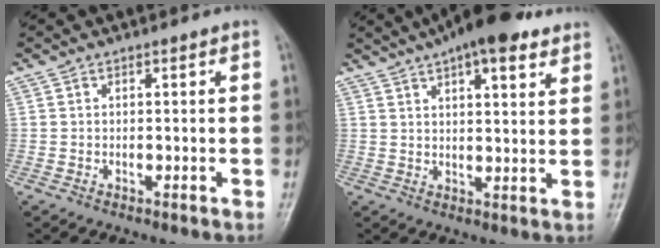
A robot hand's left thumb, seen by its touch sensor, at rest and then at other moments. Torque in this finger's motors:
{"motor_torque": [0.37, 0.08, 0.55, -0.10, 0.12]}